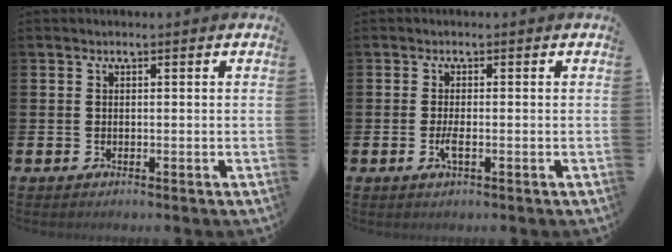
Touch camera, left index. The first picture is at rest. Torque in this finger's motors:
{"motor_torque": [0.49, 0.30, 0.03, 0.06]}